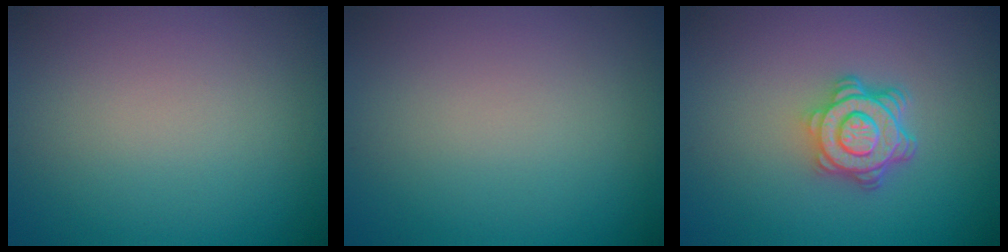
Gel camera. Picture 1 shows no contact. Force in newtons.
{"total": 0.0}
{"total": 4.6, "press": 3.4, "slide": 3.1}